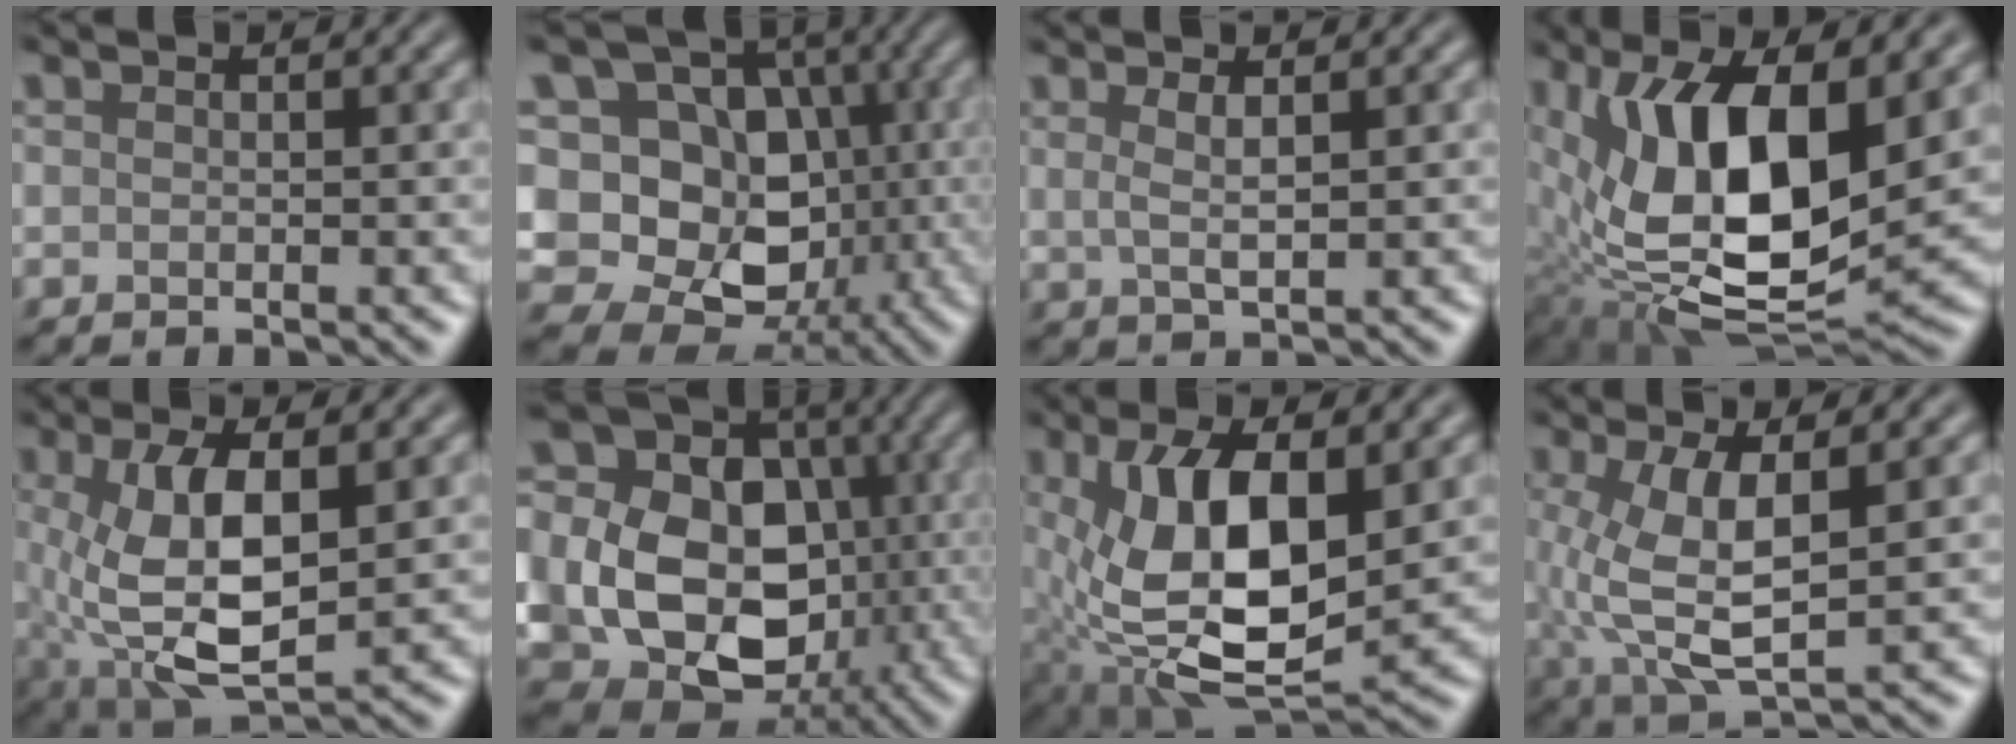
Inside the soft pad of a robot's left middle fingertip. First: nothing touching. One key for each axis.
{"total": 12.4, "fx": 0.4, "fy": 10.2, "fz": 7.0, "tx": -0.128, "ty": 0.008, "tz": 0.001}
{"total": 1.8, "fx": 0.7, "fy": 0.2, "fz": 1.6, "tx": -0.038, "ty": -0.001, "tz": 0.020}
{"total": 13.5, "fx": 2.9, "fy": 5.8, "fz": 11.8, "tx": -0.207, "ty": -0.004, "tz": 0.053}
{"total": 8.4, "fx": 0.7, "fy": 3.3, "fz": 7.7, "tx": -0.159, "ty": -0.005, "tz": 0.020}
{"total": 19.4, "fx": -1.7, "fy": 16.0, "fz": 10.8, "tx": -0.211, "ty": -0.024, "tz": -0.041}
{"total": 10.9, "fx": 1.1, "fy": 4.9, "fz": 9.7, "tx": -0.179, "ty": -0.003, "tz": 0.027}
{"total": 7.2, "fx": 1.0, "fy": 2.5, "fz": 6.6, "tx": -0.148, "ty": -0.004, "tz": 0.025}